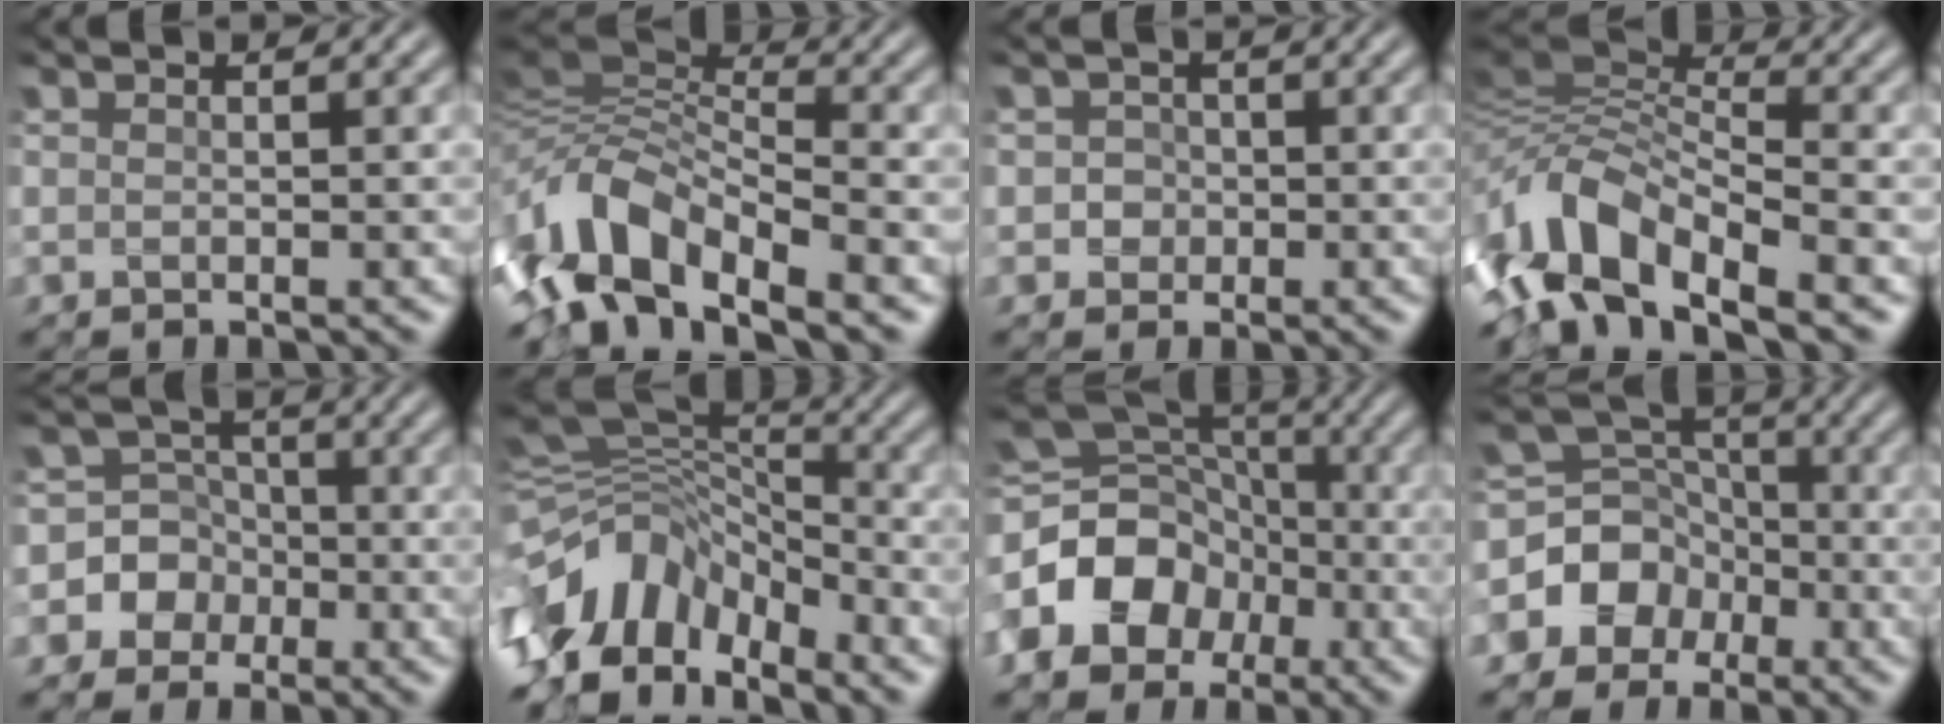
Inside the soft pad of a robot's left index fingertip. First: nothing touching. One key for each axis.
{"total": 9.1, "fx": -5.4, "fy": 3.7, "fz": 6.3, "tx": -0.119, "ty": 0.004, "tz": -0.114}
{"total": 2.6, "fx": -0.3, "fy": 2.5, "fz": 0.6, "tx": 0.014, "ty": 0.019, "tz": -0.022}
{"total": 9.7, "fx": -4.9, "fy": 4.3, "fz": 7.1, "tx": -0.143, "ty": 0.006, "tz": -0.101}
{"total": 8.1, "fx": -2.5, "fy": 7.6, "fz": 1.2, "tx": -0.035, "ty": 0.020, "tz": -0.060}
{"total": 9.0, "fx": -5.5, "fy": 5.0, "fz": 5.2, "tx": -0.096, "ty": 0.019, "tz": -0.115}
{"total": 11.4, "fx": -2.9, "fy": 9.2, "fz": 6.1, "tx": -0.130, "ty": -0.007, "tz": -0.062}
{"total": 7.8, "fx": -3.1, "fy": 6.6, "fz": 2.7, "tx": -0.056, "ty": 0.012, "tz": -0.070}